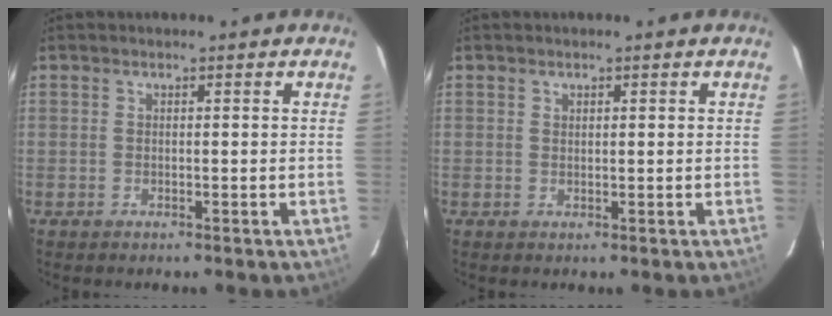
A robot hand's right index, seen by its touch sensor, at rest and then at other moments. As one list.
[{"total": 0.6, "force": [0.5, 0.4, 0.1], "torque": [-0.001, 0.001, 0.009]}]